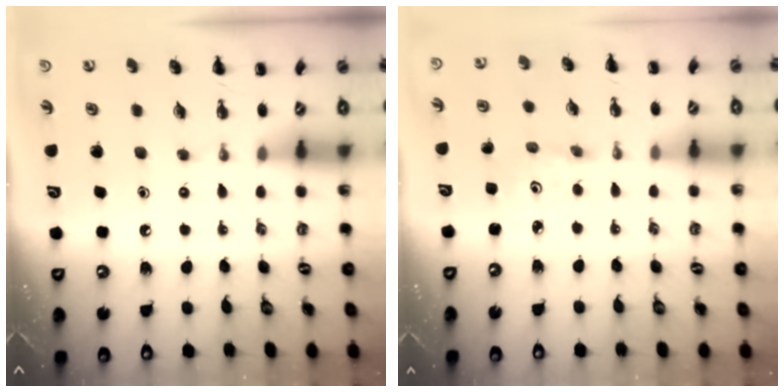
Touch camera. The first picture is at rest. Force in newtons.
{"total": 1.2, "press": 1.1, "slide": 0.4}